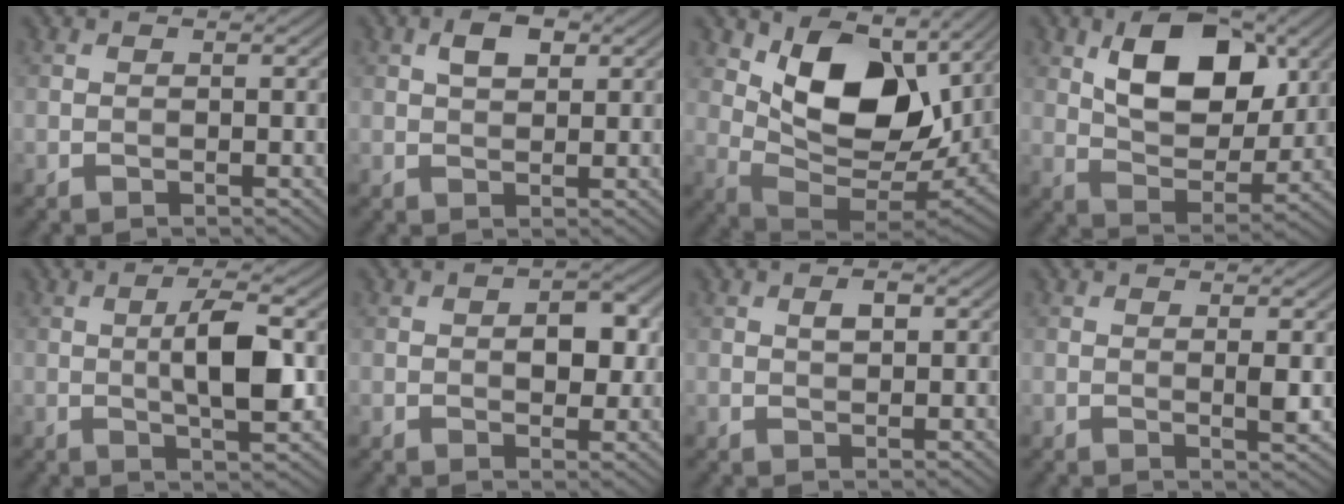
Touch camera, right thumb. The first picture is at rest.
{"total": 3.2, "force": [1.3, 1.7, 2.4], "torque": [-0.041, 0.004, 0.021]}
{"total": 13.3, "force": [4.6, 7.7, 9.8], "torque": [-0.162, -0.008, 0.084]}
{"total": 11.2, "force": [4.2, 6.3, 8.2], "torque": [-0.141, -0.001, 0.073]}
{"total": 6.5, "force": [0.1, 1.6, 6.3], "torque": [-0.110, 0.004, -0.001]}
{"total": 3.9, "force": [0.2, 2.4, 3.1], "torque": [-0.046, -0.001, 0.000]}
{"total": 1.7, "force": [0.6, 0.8, 1.4], "torque": [-0.024, 0.000, 0.009]}
{"total": 1.7, "force": [0.3, 0.1, 1.7], "torque": [-0.035, -0.003, 0.002]}